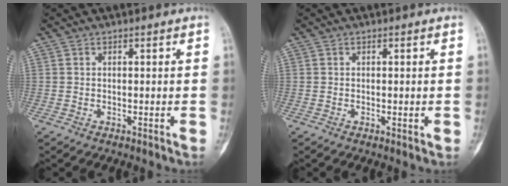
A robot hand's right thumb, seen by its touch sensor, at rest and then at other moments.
{"total": 1.1, "force": [-0.2, 0.5, 1.0], "torque": [-0.012, -0.003, -0.002]}